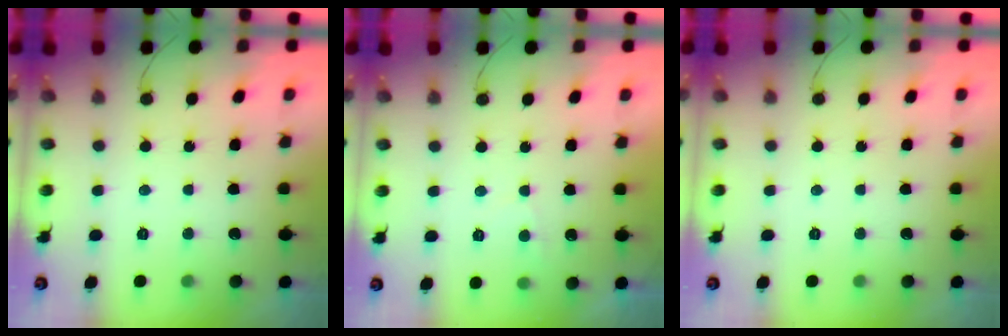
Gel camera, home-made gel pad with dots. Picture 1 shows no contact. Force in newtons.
{"total": 2.4, "press": 2.3, "slide": 0.6}
{"total": 0.0}